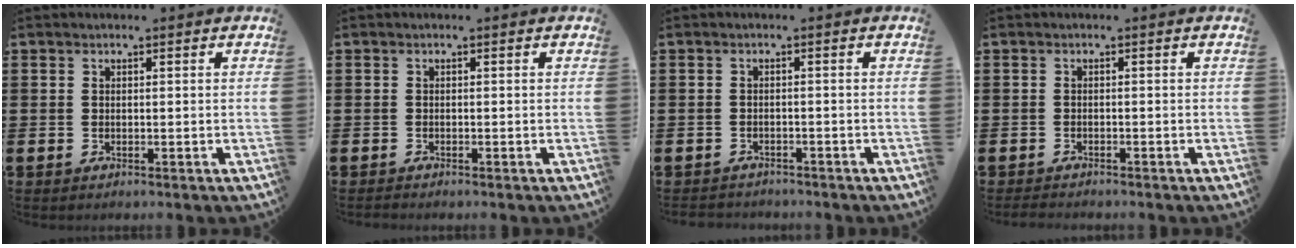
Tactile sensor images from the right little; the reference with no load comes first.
{"total": 0.0}
{"total": 1.0, "force": [-1.0, 0.3, -0.1], "torque": [-0.003, 0.002, -0.022]}
{"total": 0.8, "force": [-0.7, 0.1, 0.2], "torque": [-0.007, -0.001, -0.015]}